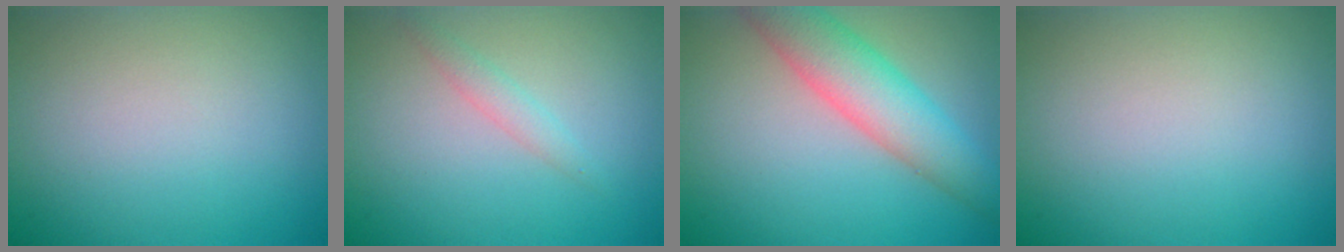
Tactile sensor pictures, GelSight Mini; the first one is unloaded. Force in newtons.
{"total": 1.4, "press": 1.4, "slide": 0.1}
{"total": 6.3, "press": 6.3, "slide": 0.2}
{"total": 0.0}